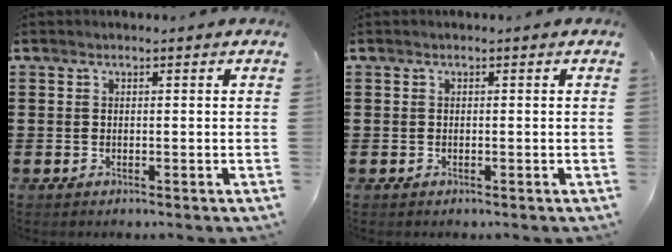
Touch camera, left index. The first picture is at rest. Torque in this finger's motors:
{"motor_torque": [-0.04, -0.04, 0.02, 0.00]}